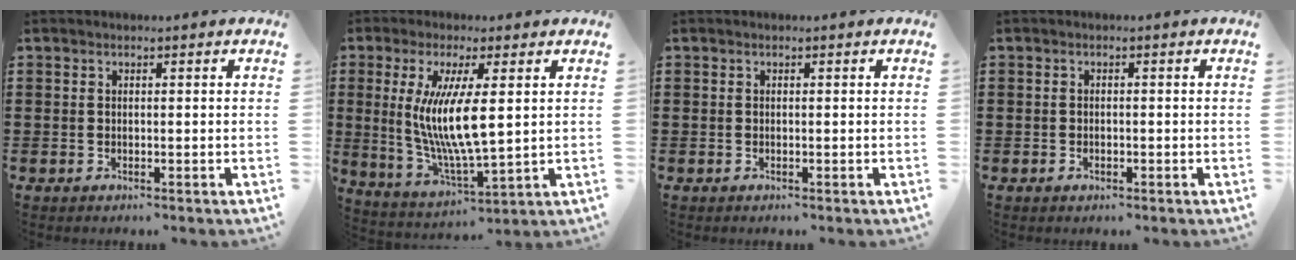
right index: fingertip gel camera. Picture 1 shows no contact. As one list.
[{"total": 9.8, "force": [1.6, 2.4, 9.3], "torque": [-0.203, -0.012, 0.024]}, {"total": 0.0}, {"total": 0.5, "force": [-0.3, 0.4, 0.1], "torque": [-0.003, 0.002, -0.007]}]